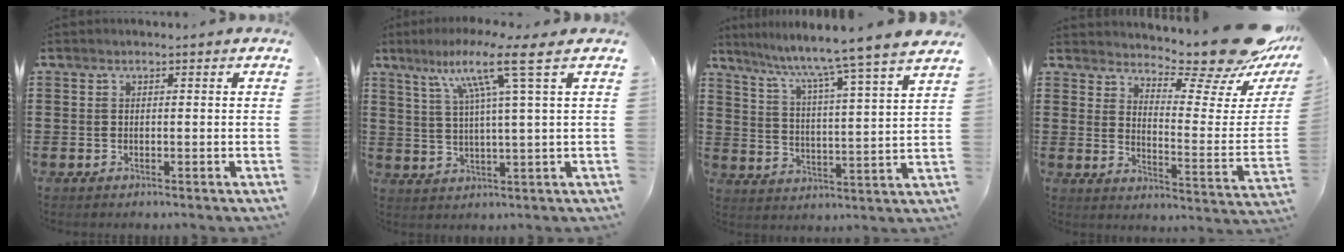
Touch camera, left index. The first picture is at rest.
{"total": 9.9, "force": [4.9, -0.9, 8.6], "torque": [-0.169, -0.005, 0.074]}
{"total": 6.5, "force": [5.5, -1.8, 2.8], "torque": [-0.078, -0.051, 0.082]}
{"total": 11.2, "force": [10.2, 0.7, 4.6], "torque": [-0.075, -0.091, 0.168]}